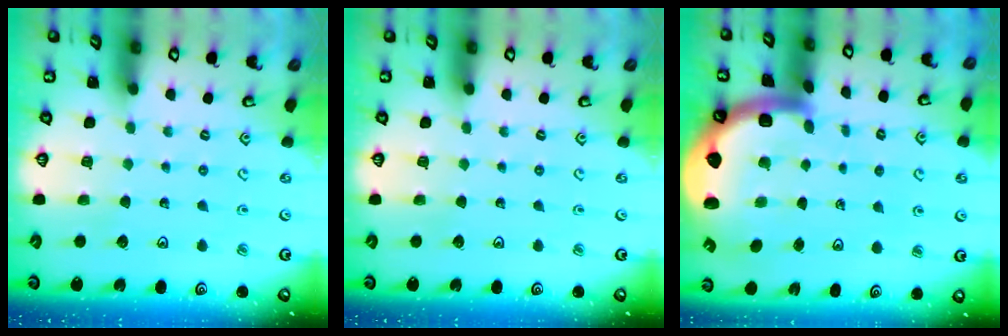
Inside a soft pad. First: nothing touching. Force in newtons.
{"total": 0.0}
{"total": 7.5, "press": 7.3, "slide": 1.8}